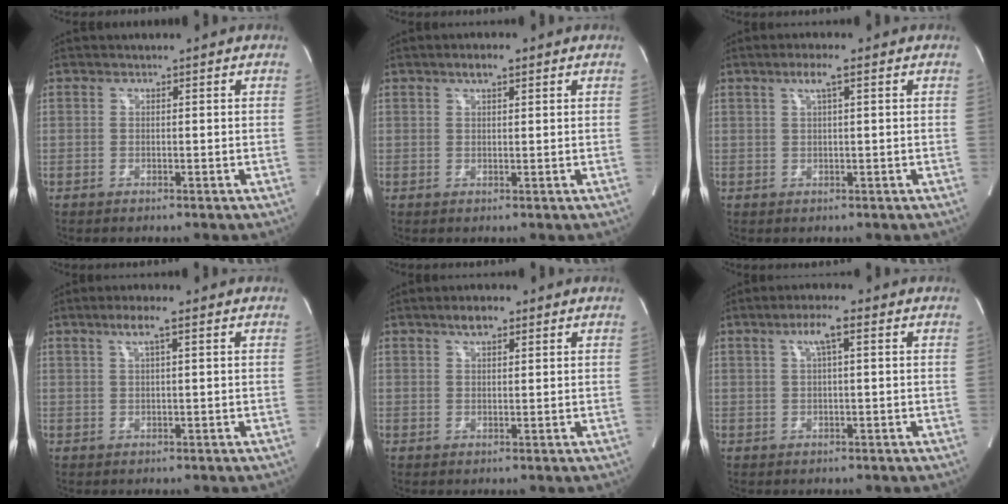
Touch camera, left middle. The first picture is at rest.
{"total": 2.5, "force": [1.7, 0.6, 1.7], "torque": [-0.035, 0.008, 0.027]}
{"total": 2.8, "force": [1.5, 0.0, 2.3], "torque": [-0.050, 0.006, 0.026]}
{"total": 3.2, "force": [1.9, 0.0, 2.7], "torque": [-0.057, 0.006, 0.032]}
{"total": 3.2, "force": [2.2, 1.0, 2.1], "torque": [-0.042, 0.009, 0.036]}
{"total": 3.8, "force": [1.7, 0.3, 3.4], "torque": [-0.063, 0.011, 0.027]}